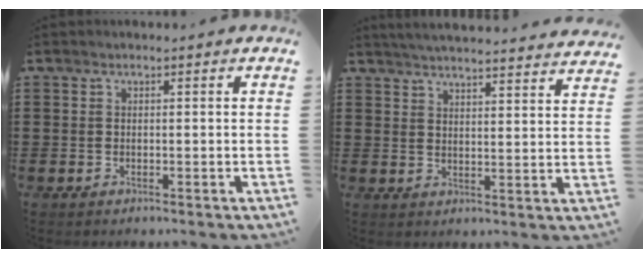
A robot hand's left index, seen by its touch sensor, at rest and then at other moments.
{"total": 4.4, "force": [4.3, -0.7, 0.6], "torque": [-0.027, -0.025, 0.075]}